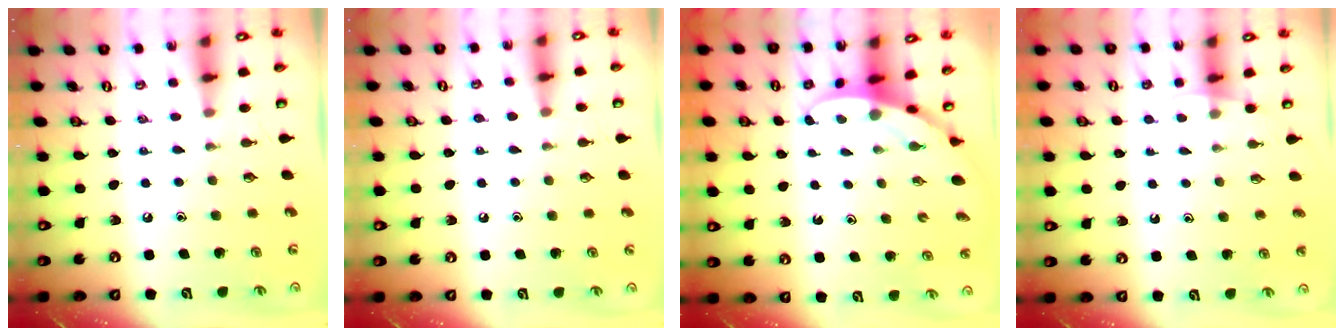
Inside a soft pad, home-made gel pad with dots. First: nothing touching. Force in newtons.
{"total": 4.7, "press": 4.7, "slide": 0.6}
{"total": 3.8, "press": 3.8, "slide": 0.1}
{"total": 3.8, "press": 3.8, "slide": 0.3}